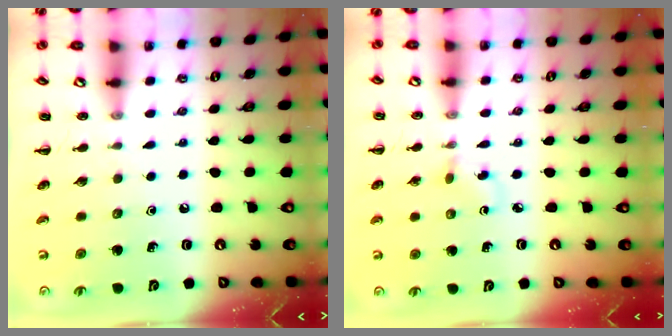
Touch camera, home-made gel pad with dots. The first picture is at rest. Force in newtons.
{"total": 2.4, "press": 2.1, "slide": 1.1}